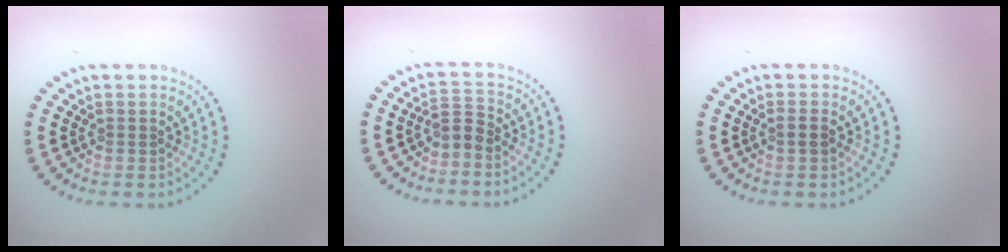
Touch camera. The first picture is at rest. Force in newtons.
{"total": 1.9, "press": 1.4, "slide": 1.3}
{"total": 0.9, "press": 0.7, "slide": 0.6}